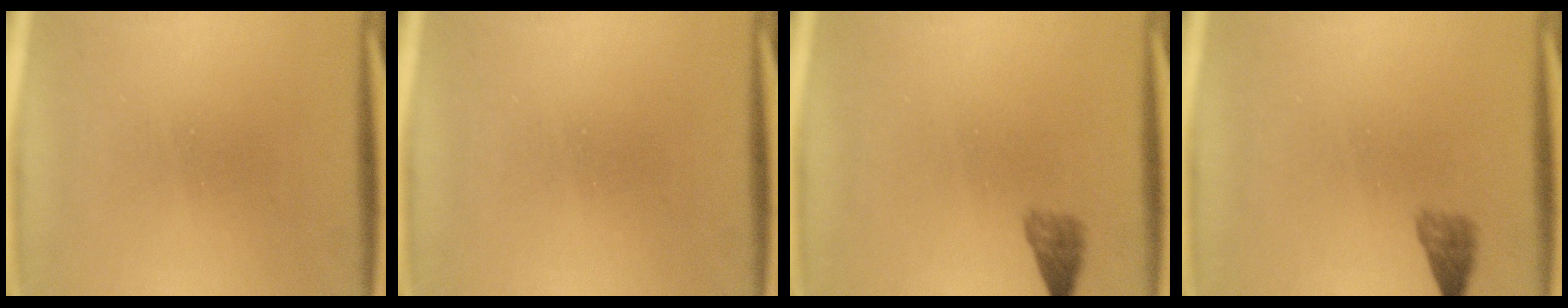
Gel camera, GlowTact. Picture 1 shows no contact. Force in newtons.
{"total": 0.0}
{"total": 2.4}
{"total": 2.4}